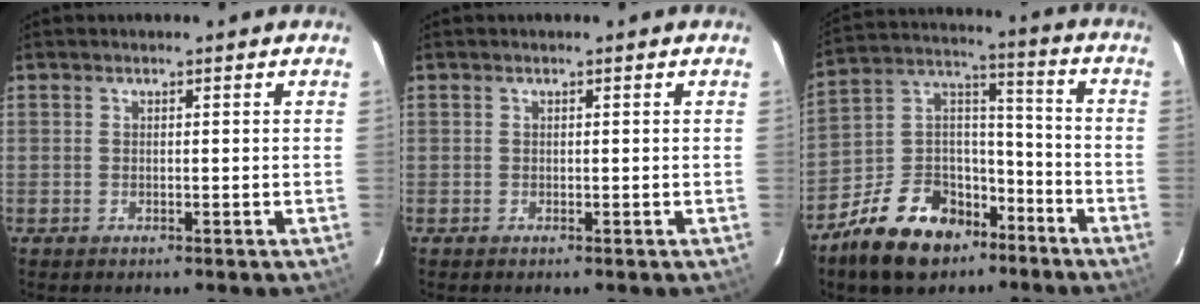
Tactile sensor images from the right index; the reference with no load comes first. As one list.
[{"total": 0.0}, {"total": 17.7, "force": [-11.2, 10.8, 8.6], "torque": [-0.185, 0.051, -0.174]}]